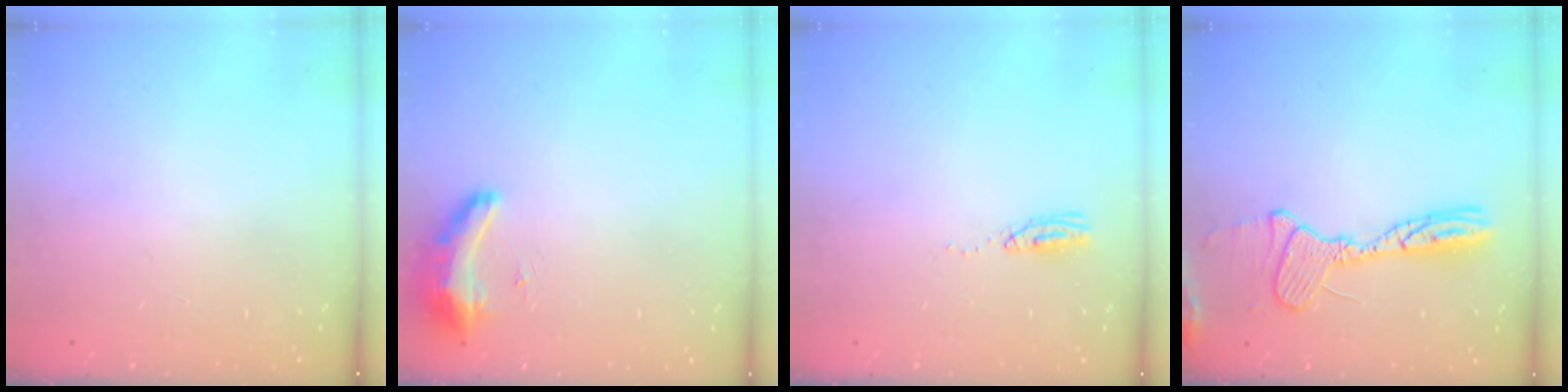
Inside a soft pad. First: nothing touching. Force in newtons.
{"total": 9.2, "press": 8.9, "slide": 2.4}
{"total": 9.3, "press": 5.1, "slide": 7.7}
{"total": 13.1, "press": 13.1, "slide": 0.3}